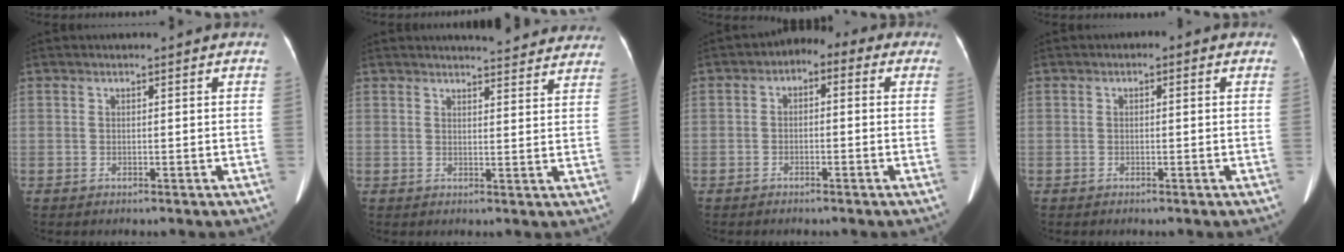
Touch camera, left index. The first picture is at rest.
{"total": 11.5, "force": [11.0, 1.8, 2.9], "torque": [-0.015, -0.011, 0.108]}
{"total": 4.8, "force": [0.0, 3.4, 3.4], "torque": [-0.040, 0.039, -0.010]}
{"total": 1.0, "force": [-0.3, 0.7, 0.7], "torque": [-0.005, 0.009, -0.010]}